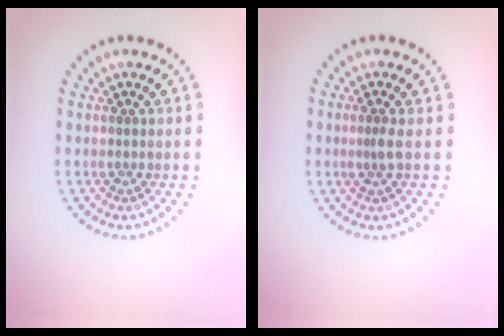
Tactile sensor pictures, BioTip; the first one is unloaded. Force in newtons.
{"total": 1.1, "press": 0.7, "slide": 0.8}